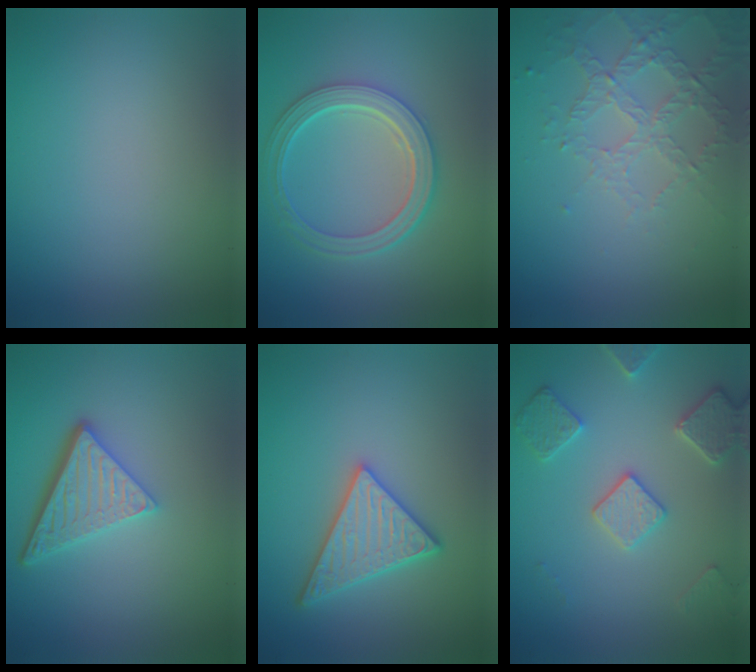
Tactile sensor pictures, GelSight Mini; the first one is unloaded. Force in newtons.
{"total": 4.9, "press": 3.9, "slide": 3.0}
{"total": 3.2, "press": 2.9, "slide": 1.4}
{"total": 4.9, "press": 3.5, "slide": 3.4}
{"total": 4.1, "press": 3.8, "slide": 1.6}
{"total": 4.0, "press": 3.5, "slide": 1.9}